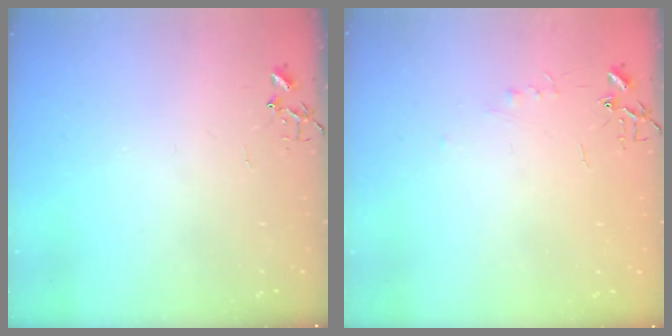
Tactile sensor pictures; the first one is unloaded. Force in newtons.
{"total": 3.3, "press": 3.2, "slide": 0.5}